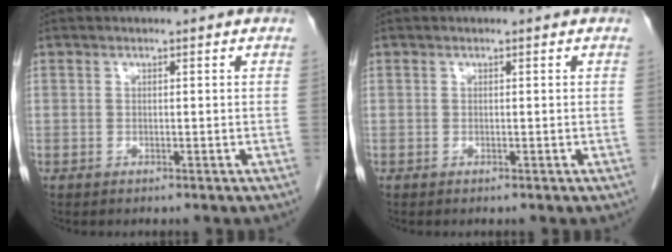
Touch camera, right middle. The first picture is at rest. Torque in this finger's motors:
{"motor_torque": [0.45, -0.39, 0.04, 0.01]}